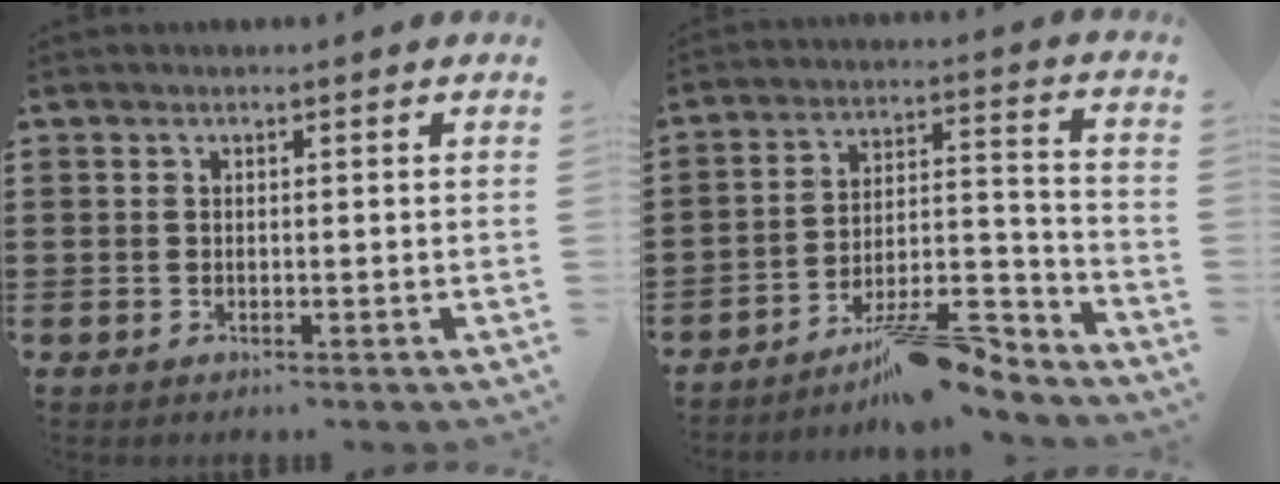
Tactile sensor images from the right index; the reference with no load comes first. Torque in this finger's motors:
{"motor_torque": [1.08, 1.06, 0.31, 0.13]}